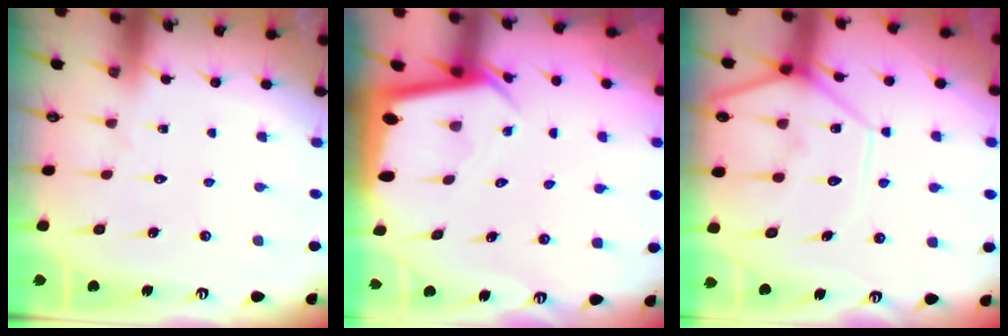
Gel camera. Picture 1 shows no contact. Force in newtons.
{"total": 2.8, "press": 2.8, "slide": 0.1}
{"total": 11.8, "press": 11.8, "slide": 1.1}